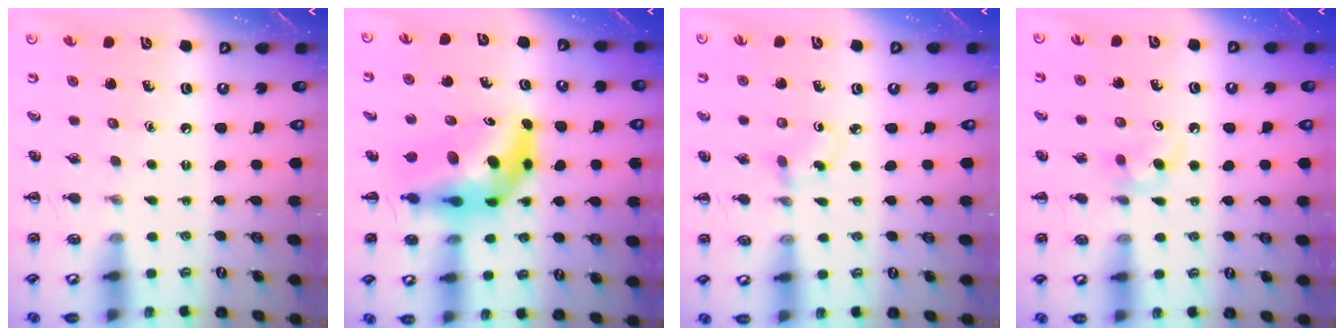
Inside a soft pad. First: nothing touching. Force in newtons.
{"total": 9.7, "press": 9.3, "slide": 2.8}
{"total": 2.3, "press": 2.0, "slide": 1.1}
{"total": 5.1, "press": 4.7, "slide": 1.9}